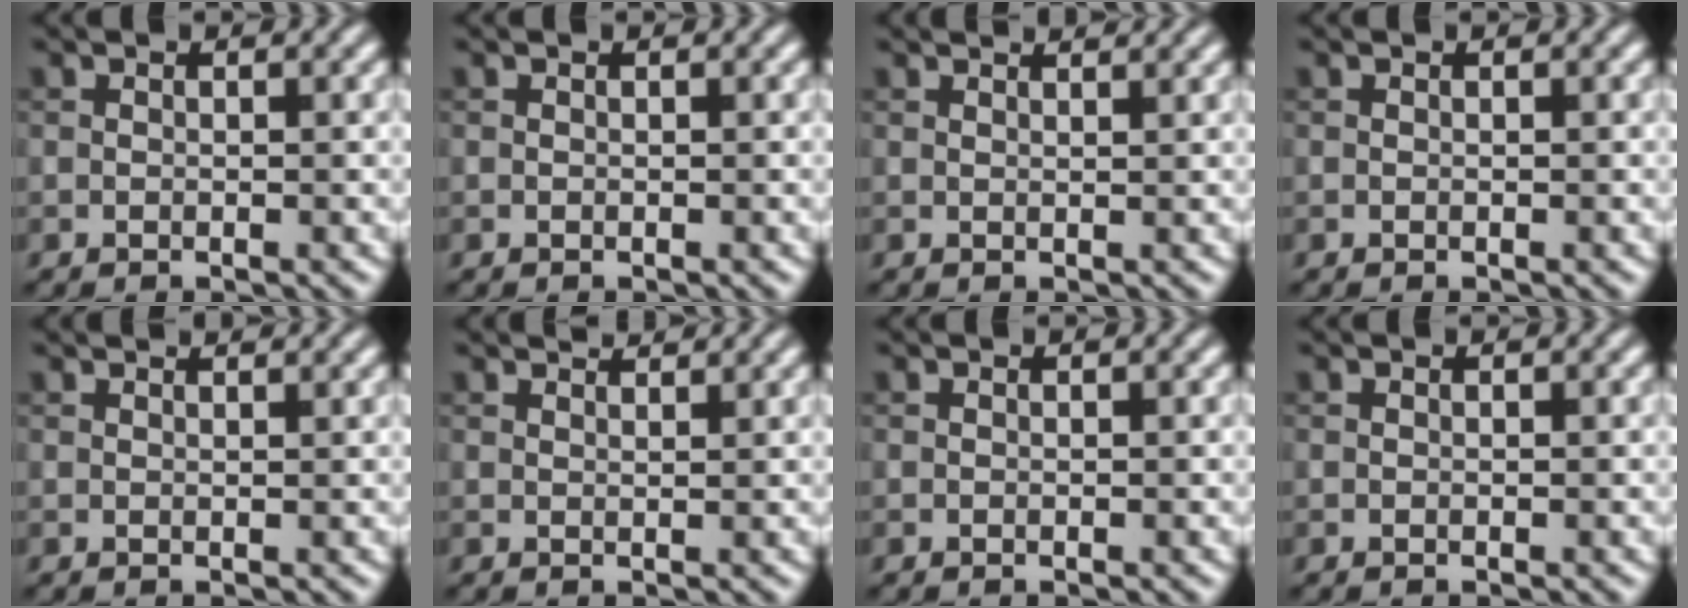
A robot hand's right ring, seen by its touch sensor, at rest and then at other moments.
{"total": 0.0}
{"total": 2.5, "force": [2.2, 0.7, 1.0], "torque": [0.000, 0.008, 0.008]}
{"total": 0.0}
{"total": 1.9, "force": [1.7, 0.5, 0.7], "torque": [-0.005, 0.002, 0.009]}
{"total": 1.8, "force": [1.7, 0.2, 0.5], "torque": [-0.007, -0.001, 0.019]}
{"total": 0.0}
{"total": 0.0}